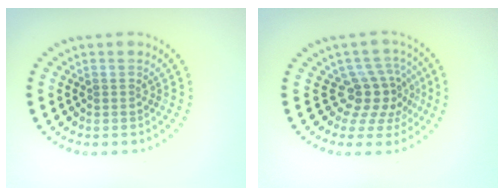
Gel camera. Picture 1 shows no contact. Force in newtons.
{"total": 3.8, "press": 2.7, "slide": 2.7}